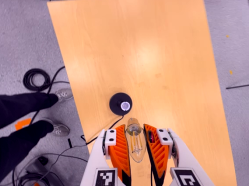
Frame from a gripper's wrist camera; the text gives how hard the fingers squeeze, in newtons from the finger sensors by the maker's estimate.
{"total": 16.4, "left": 16.4, "right": 16.5}